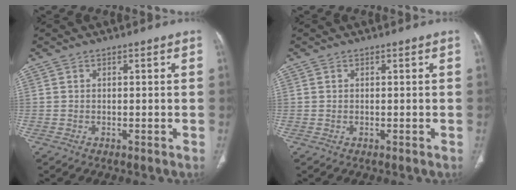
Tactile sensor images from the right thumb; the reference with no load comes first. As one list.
[{"total": 0.0}]